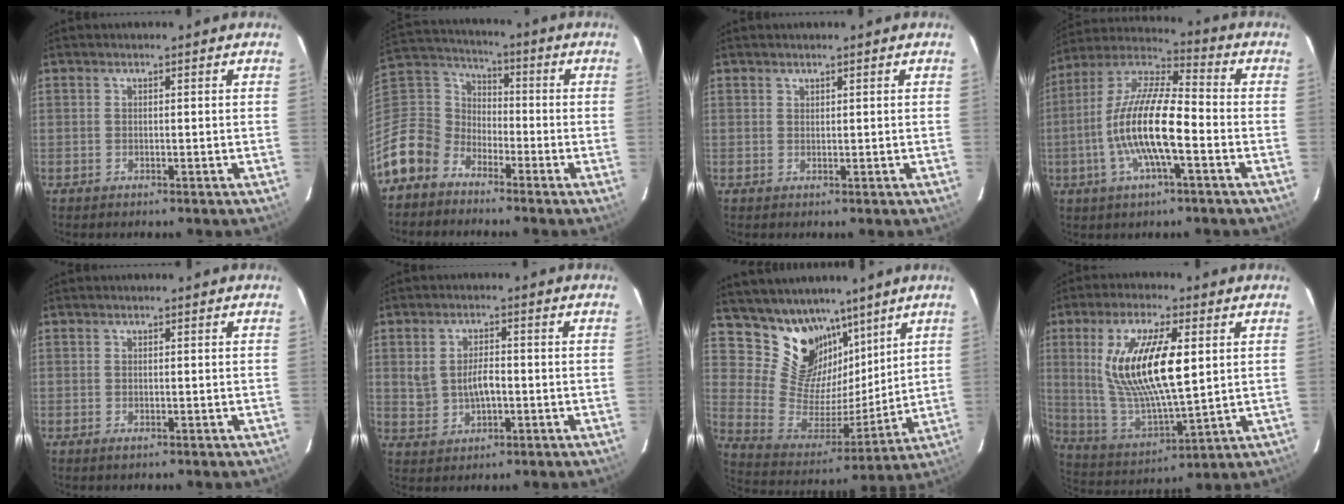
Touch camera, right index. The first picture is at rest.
{"total": 12.3, "force": [-8.3, 8.7, 3.0], "torque": [-0.098, 0.033, -0.174]}
{"total": 0.6, "force": [0.5, 0.2, 0.0], "torque": [0.001, 0.000, 0.011]}
{"total": 15.3, "force": [-3.9, 3.6, 14.3], "torque": [-0.280, 0.001, -0.081]}
{"total": 0.5, "force": [-0.1, 0.3, 0.4], "torque": [-0.007, 0.000, -0.001]}
{"total": 5.6, "force": [-0.2, 3.4, 4.4], "torque": [-0.090, 0.008, 0.007]}
{"total": 16.3, "force": [11.4, 9.7, 6.4], "torque": [-0.136, -0.002, 0.221]}
{"total": 17.8, "force": [4.2, 5.8, 16.3], "torque": [-0.318, -0.003, 0.091]}